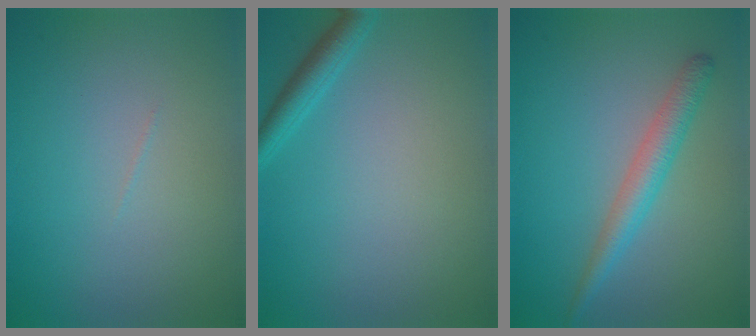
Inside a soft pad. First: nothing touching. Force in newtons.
{"total": 2.0, "press": 2.0, "slide": 0.2}
{"total": 2.8, "press": 2.8, "slide": 0.0}